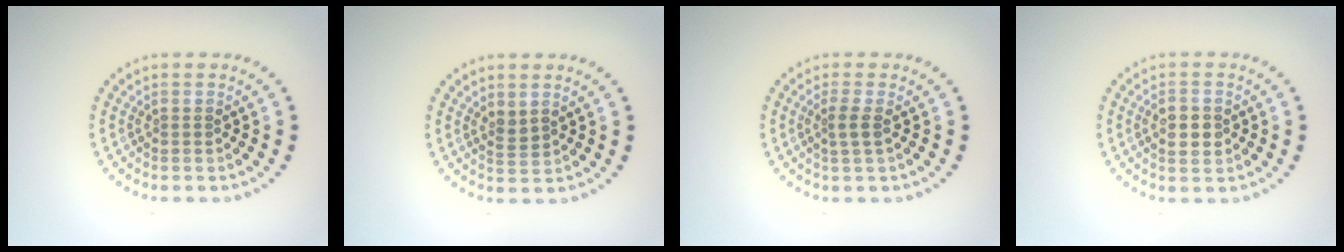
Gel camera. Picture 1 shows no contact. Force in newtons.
{"total": 1.2, "press": 1.0, "slide": 0.7}
{"total": 1.5, "press": 1.2, "slide": 0.9}
{"total": 2.2, "press": 2.2, "slide": 0.1}